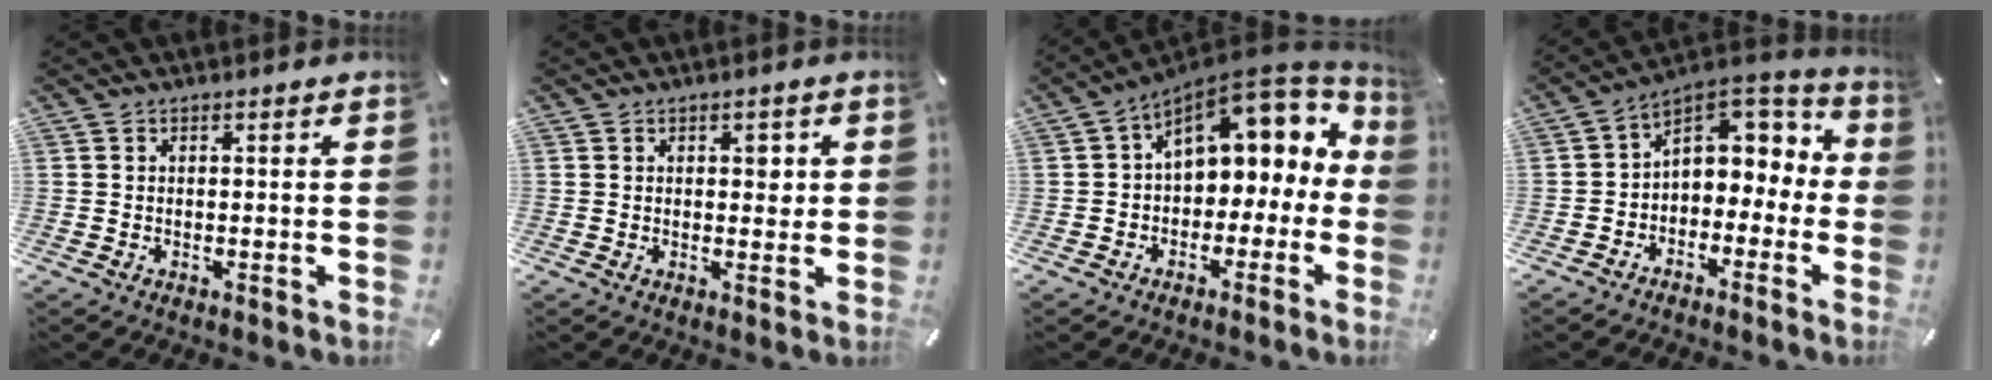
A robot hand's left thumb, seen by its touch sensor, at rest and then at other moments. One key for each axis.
{"total": 2.7, "fx": 0.8, "fy": 1.7, "fz": 1.9, "tx": -0.009, "ty": -0.006, "tz": 0.005}
{"total": 12.1, "fx": 6.3, "fy": 7.5, "fz": 7.1, "tx": -0.100, "ty": -0.053, "tz": 0.112}
{"total": 7.5, "fx": 1.7, "fy": 6.3, "fz": 3.7, "tx": -0.049, "ty": -0.018, "tz": 0.032}